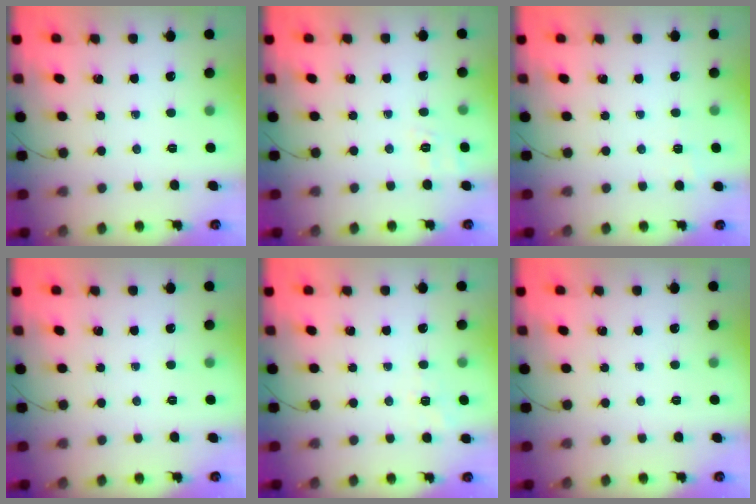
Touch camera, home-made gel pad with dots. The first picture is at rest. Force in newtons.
{"total": 2.5, "press": 1.4, "slide": 2.0}
{"total": 1.4, "press": 0.2, "slide": 1.4}
{"total": 0.0}
{"total": 5.2, "press": 4.8, "slide": 1.8}
{"total": 0.0}